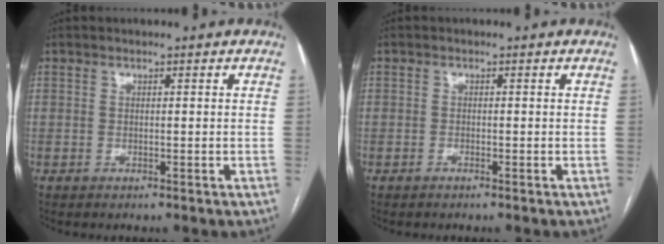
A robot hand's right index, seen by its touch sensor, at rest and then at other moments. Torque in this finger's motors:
{"motor_torque": [-0.98, 0.14, -0.50, -0.16]}